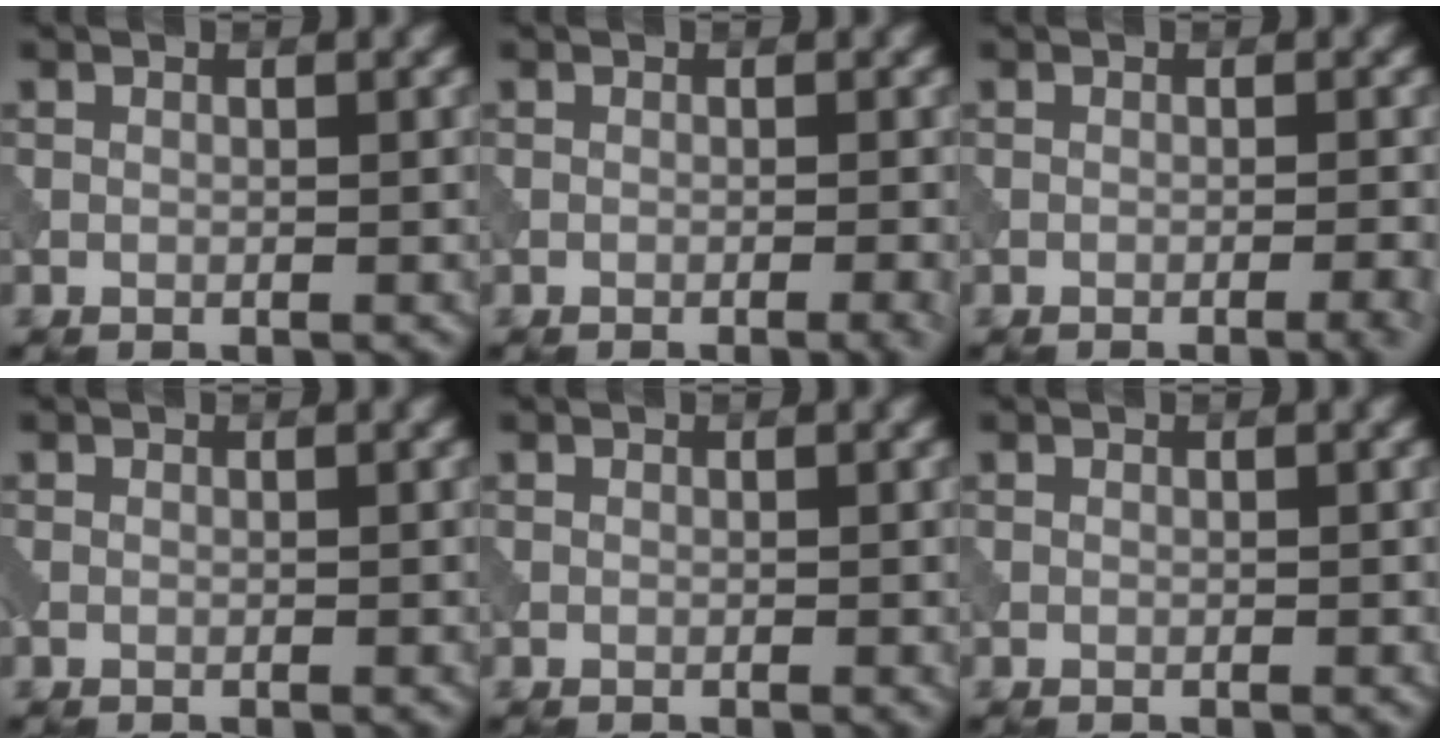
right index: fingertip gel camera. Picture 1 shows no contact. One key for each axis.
{"total": 1.6, "fx": -0.6, "fy": 0.4, "fz": 1.5, "tx": -0.013, "ty": 0.001, "tz": -0.009}
{"total": 2.3, "fx": -1.1, "fy": 0.6, "fz": 2.0, "tx": -0.019, "ty": 0.005, "tz": -0.017}
{"total": 0.5, "fx": -0.1, "fy": 0.4, "fz": 0.4, "tx": -0.013, "ty": -0.002, "tz": 0.000}
{"total": 0.0}
{"total": 0.0}